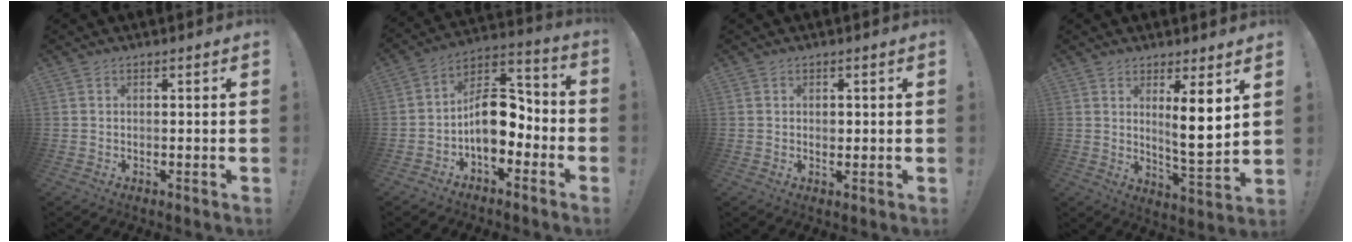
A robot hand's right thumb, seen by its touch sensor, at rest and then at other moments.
{"total": 13.9, "force": [-2.8, 8.7, 10.4], "torque": [-0.162, 0.019, -0.039]}
{"total": 1.1, "force": [-0.1, 0.9, 0.6], "torque": [0.000, -0.001, -0.004]}
{"total": 9.4, "force": [3.6, 1.3, 8.6], "torque": [-0.120, -0.032, 0.057]}